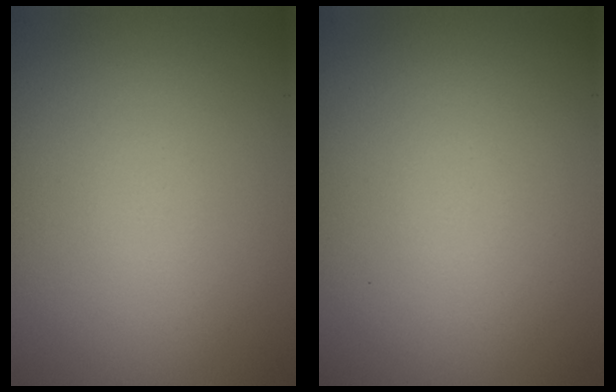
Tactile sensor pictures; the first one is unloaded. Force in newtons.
{"total": 0.0}